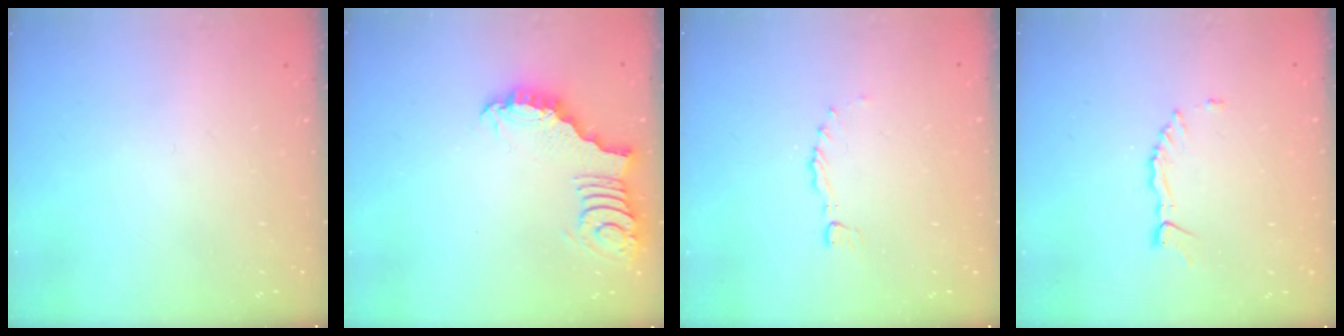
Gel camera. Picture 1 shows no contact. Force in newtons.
{"total": 2.4, "press": 2.4, "slide": 0.3}
{"total": 0.0}
{"total": 4.1, "press": 4.1, "slide": 0.4}